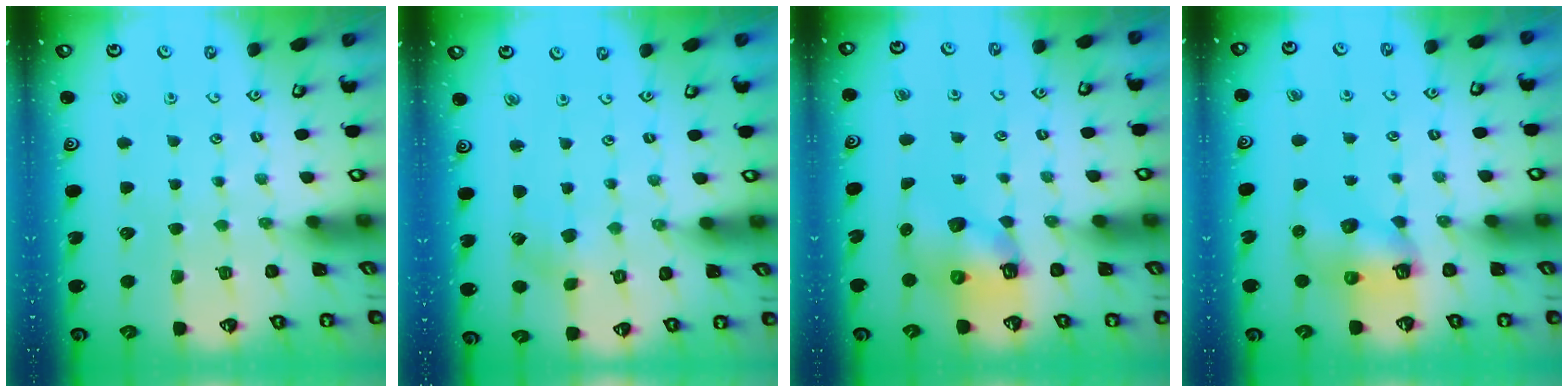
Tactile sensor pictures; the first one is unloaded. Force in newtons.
{"total": 1.5, "press": 1.5, "slide": 0.1}
{"total": 7.1, "press": 7.0, "slide": 1.0}
{"total": 6.9, "press": 6.8, "slide": 0.8}